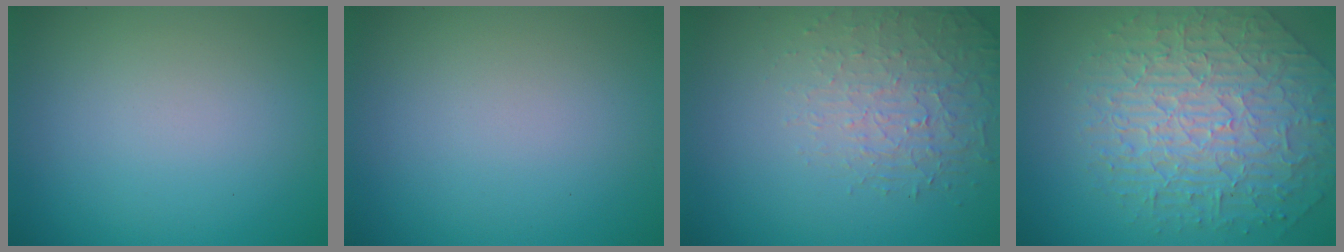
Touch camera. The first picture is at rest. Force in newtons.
{"total": 0.0}
{"total": 1.9, "press": 1.4, "slide": 1.3}
{"total": 6.7, "press": 5.5, "slide": 3.7}